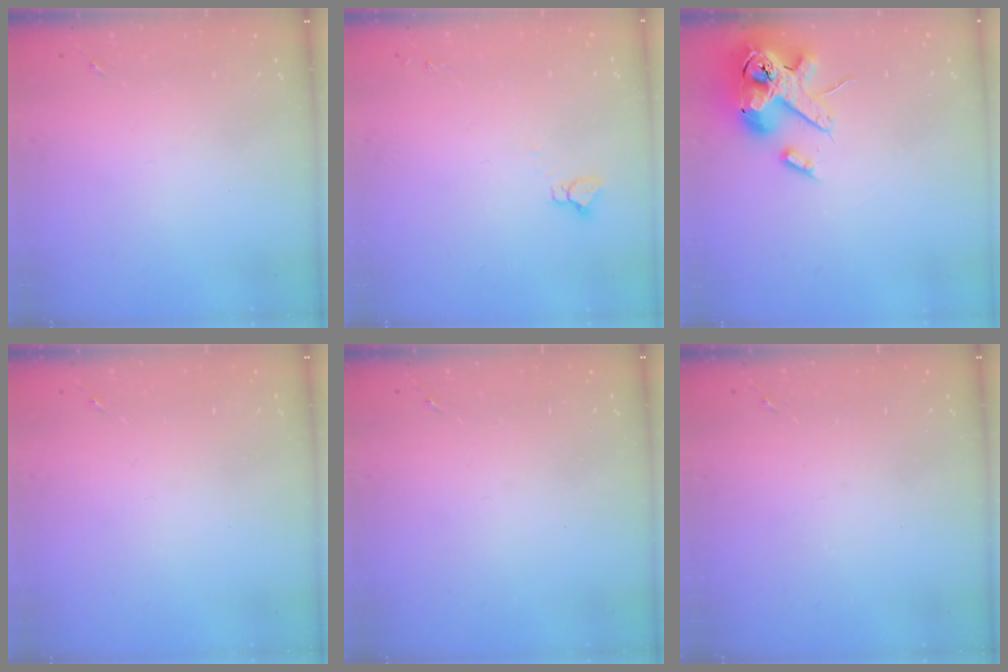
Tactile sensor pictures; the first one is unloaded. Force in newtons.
{"total": 2.9, "press": 2.9, "slide": 0.2}
{"total": 15.9, "press": 15.7, "slide": 2.7}
{"total": 0.0}
{"total": 0.0}
{"total": 0.0}